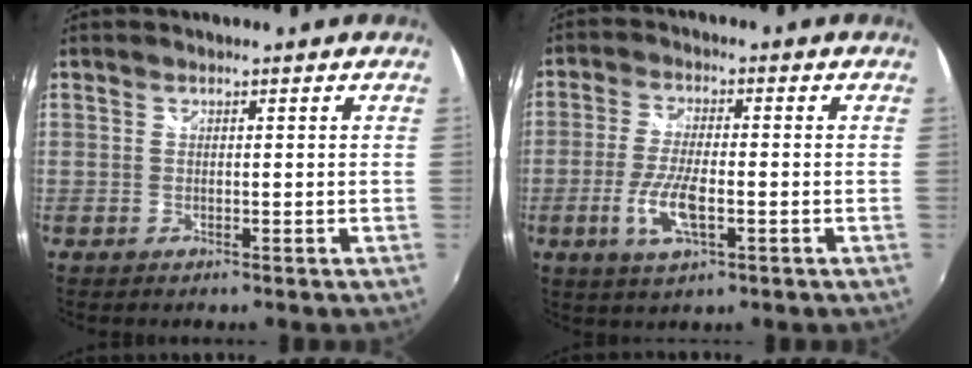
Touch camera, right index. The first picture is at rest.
{"total": 7.6, "force": [-2.4, 2.4, 6.8], "torque": [-0.146, -0.006, -0.045]}